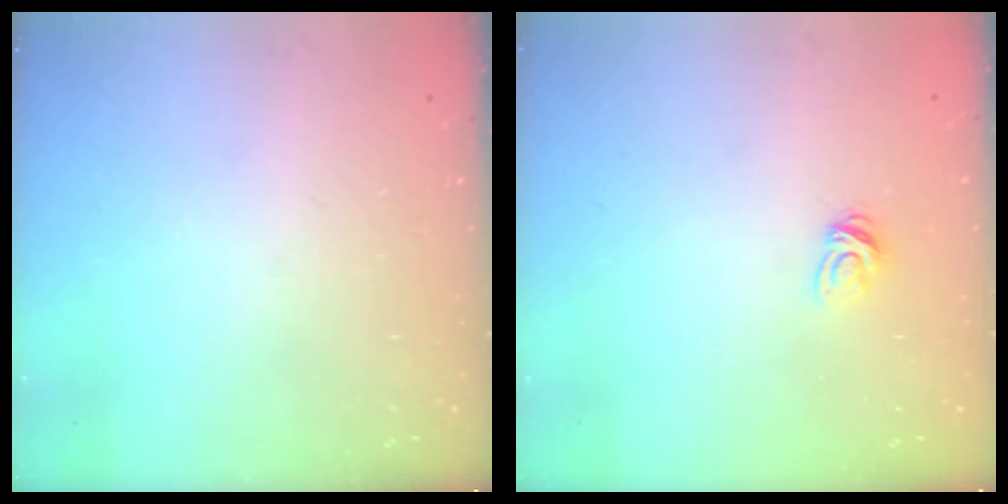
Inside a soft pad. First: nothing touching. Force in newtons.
{"total": 4.9, "press": 4.8, "slide": 0.4}